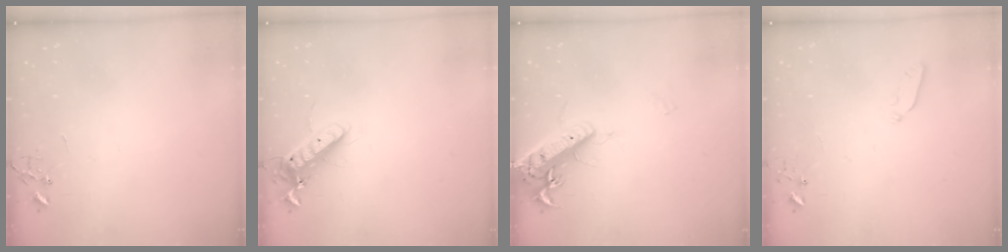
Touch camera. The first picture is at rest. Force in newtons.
{"total": 12.2, "press": 12.1, "slide": 1.7}
{"total": 17.1, "press": 16.8, "slide": 3.3}
{"total": 3.7, "press": 3.6, "slide": 0.4}